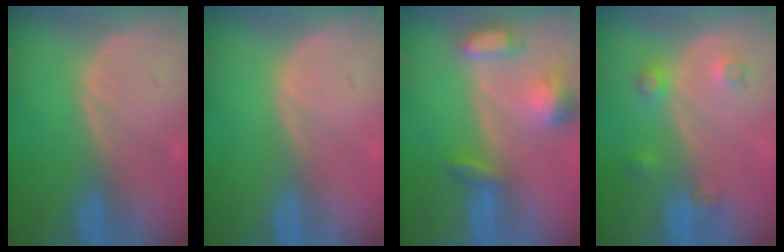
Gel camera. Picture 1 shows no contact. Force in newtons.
{"total": 0.0}
{"total": 6.8, "press": 6.4, "slide": 2.3}
{"total": 3.5, "press": 3.2, "slide": 1.6}